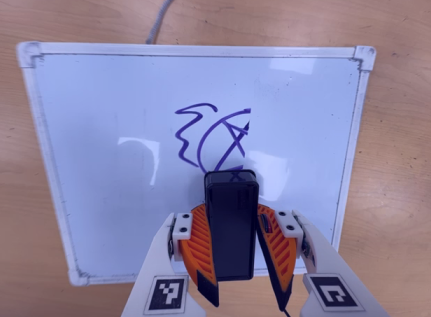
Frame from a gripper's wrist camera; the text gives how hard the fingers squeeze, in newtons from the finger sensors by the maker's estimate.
{"total": 10.6, "left": 11.1, "right": 10.1}